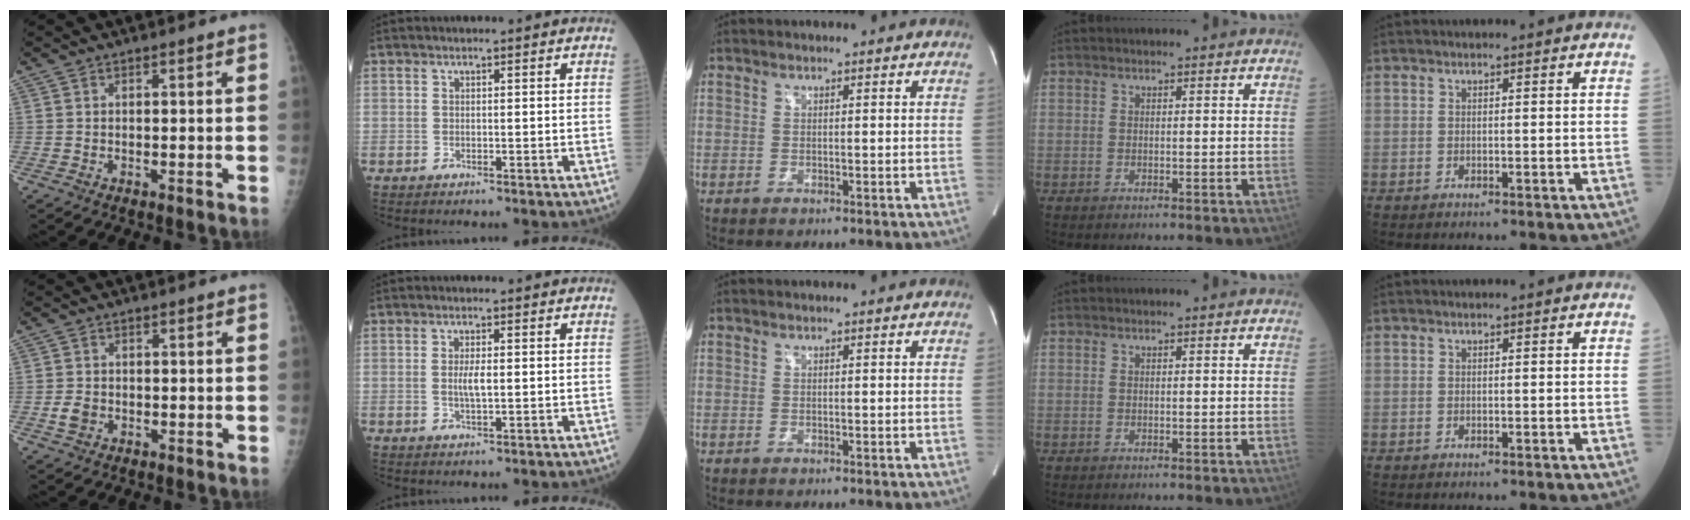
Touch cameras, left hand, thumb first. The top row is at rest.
{"thumb": {"total": 2.7, "force": [-0.7, 2.1, 1.5], "torque": [-0.023, 0.002, -0.012]}, "index": {"total": 2.4, "force": [0.0, 0.4, 2.4], "torque": [-0.051, -0.002, 0.002]}}